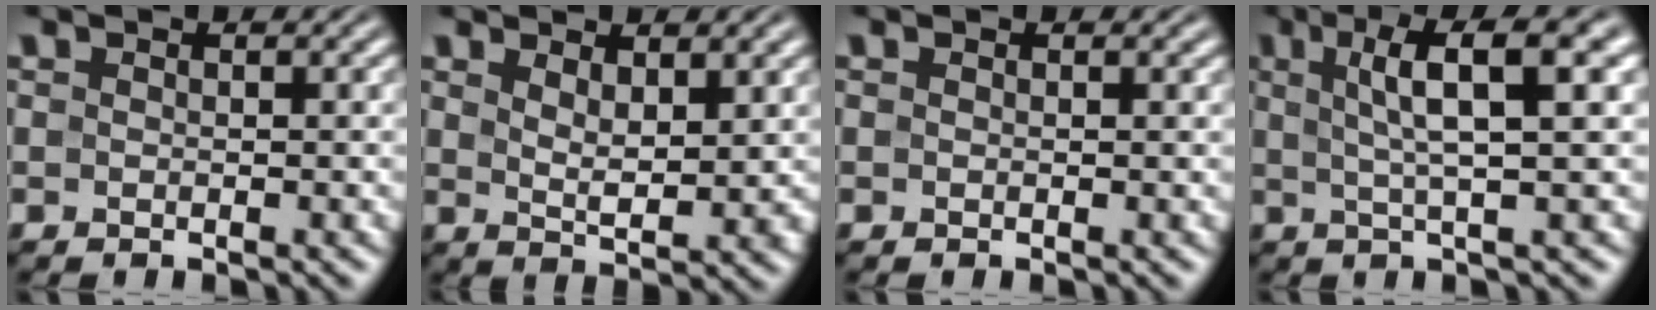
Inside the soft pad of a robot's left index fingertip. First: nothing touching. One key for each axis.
{"total": 2.9, "fx": 1.8, "fy": 0.9, "fz": 2.0, "tx": -0.039, "ty": -0.010, "tz": 0.037}
{"total": 0.0}
{"total": 6.8, "fx": 2.3, "fy": 1.4, "fz": 6.2, "tx": -0.092, "ty": 0.014, "tz": 0.034}